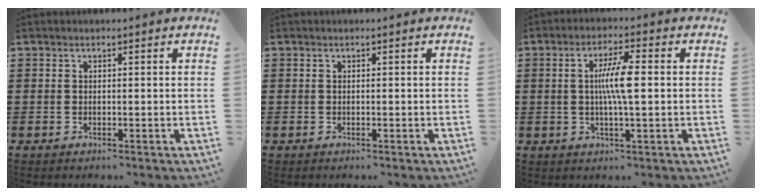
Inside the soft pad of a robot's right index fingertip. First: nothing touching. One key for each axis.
{"total": 0.0}
{"total": 6.6, "fx": 0.3, "fy": 0.8, "fz": 6.5, "tx": -0.125, "ty": -0.003, "tz": -0.002}